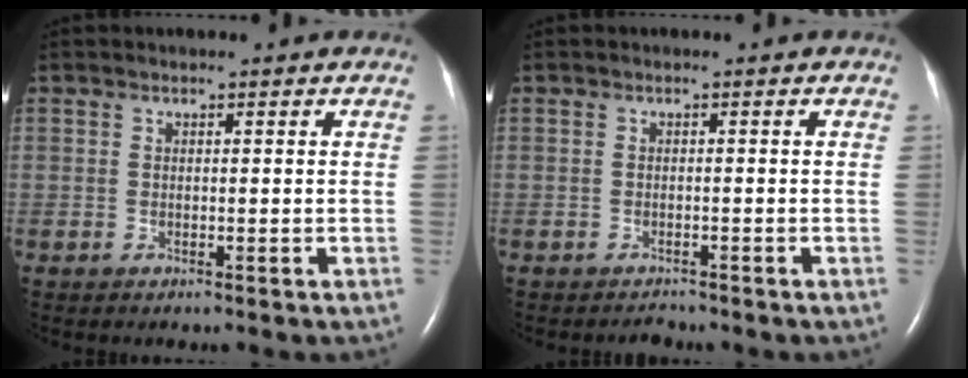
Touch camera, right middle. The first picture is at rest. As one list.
[{"total": 0.9, "force": [-0.9, 0.1, -0.2], "torque": [0.001, -0.005, -0.014]}]